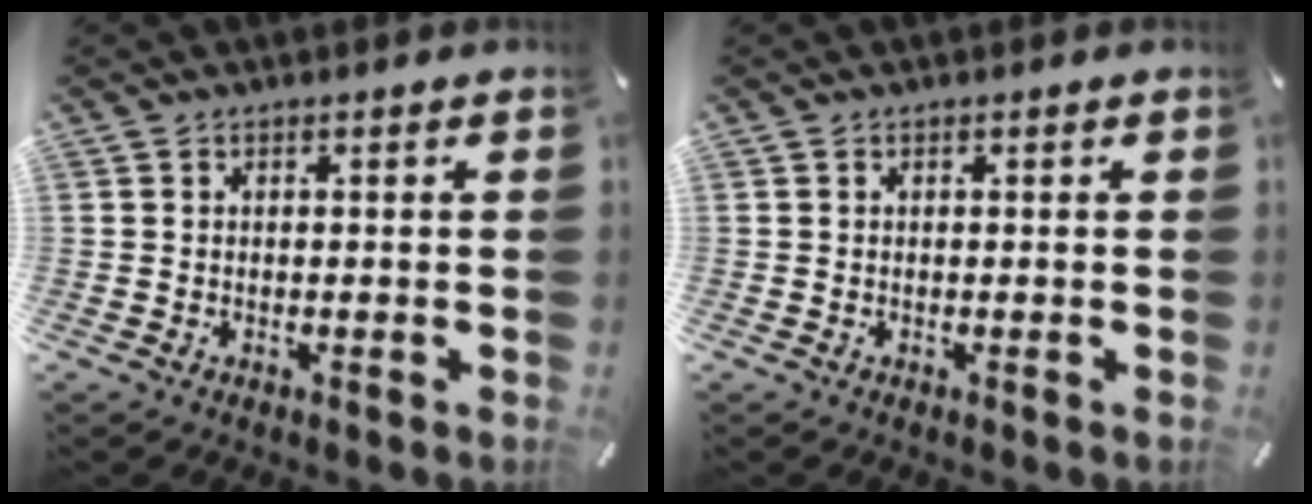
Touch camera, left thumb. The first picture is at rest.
{"total": 0.0}